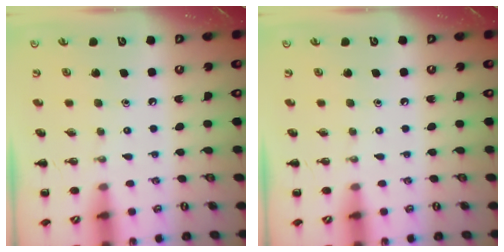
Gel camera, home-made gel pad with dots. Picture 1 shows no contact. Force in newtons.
{"total": 0.0}